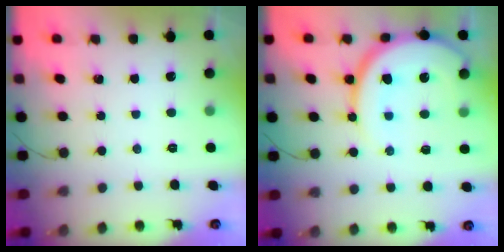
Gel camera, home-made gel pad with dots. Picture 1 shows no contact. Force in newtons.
{"total": 15.4, "press": 15.3, "slide": 1.7}